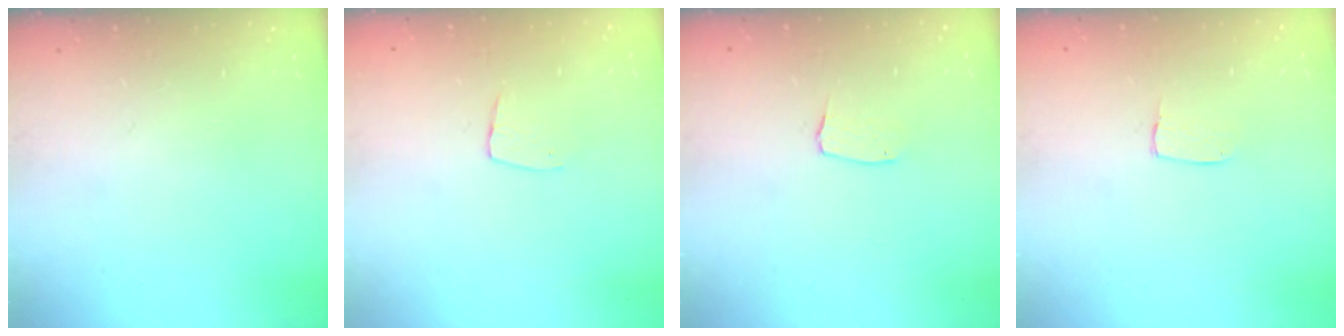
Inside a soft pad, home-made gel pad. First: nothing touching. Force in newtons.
{"total": 5.3, "press": 5.3, "slide": 0.3}
{"total": 3.7, "press": 3.7, "slide": 0.2}
{"total": 4.1, "press": 4.0, "slide": 0.2}